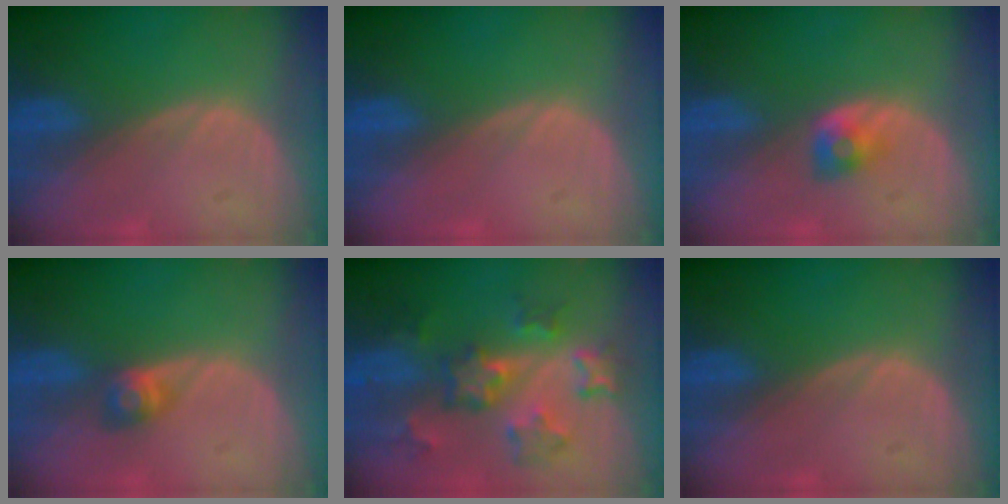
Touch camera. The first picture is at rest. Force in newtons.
{"total": 0.0}
{"total": 2.6, "press": 2.4, "slide": 1.0}
{"total": 2.7, "press": 2.5, "slide": 1.1}
{"total": 8.8, "press": 7.8, "slide": 4.0}
{"total": 0.0}